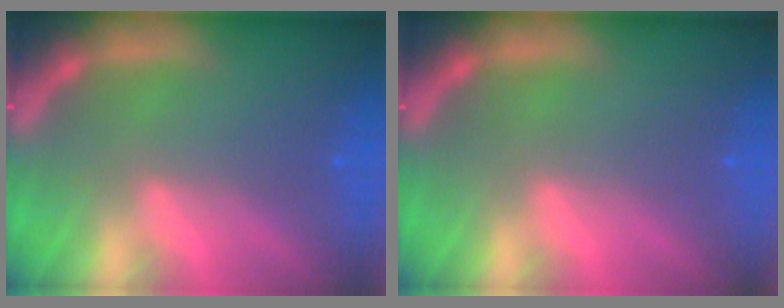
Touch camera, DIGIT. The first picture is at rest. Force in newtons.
{"total": 0.0}